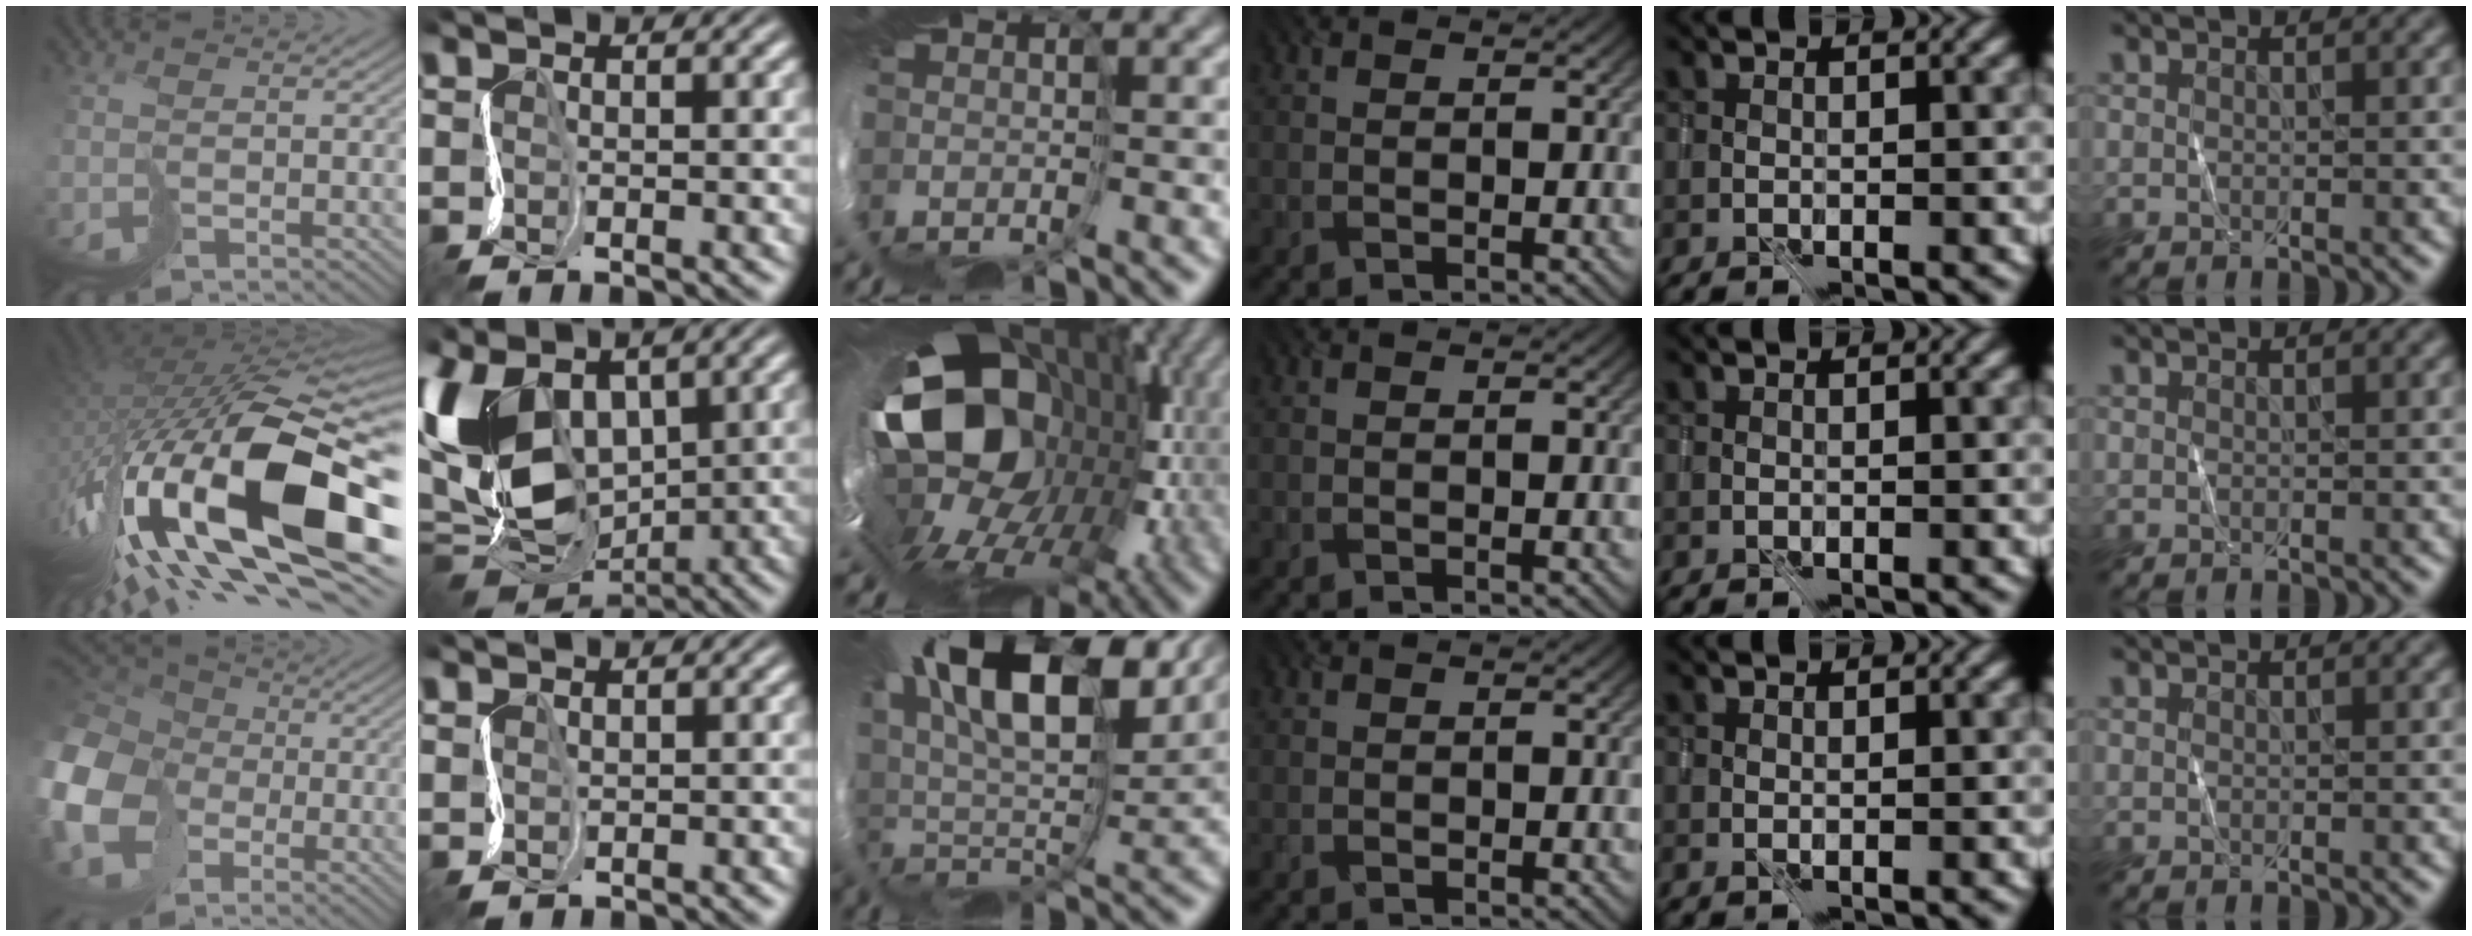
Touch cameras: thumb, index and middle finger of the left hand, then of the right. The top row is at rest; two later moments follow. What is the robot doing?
{"motion": "cut", "object": "tissue"}